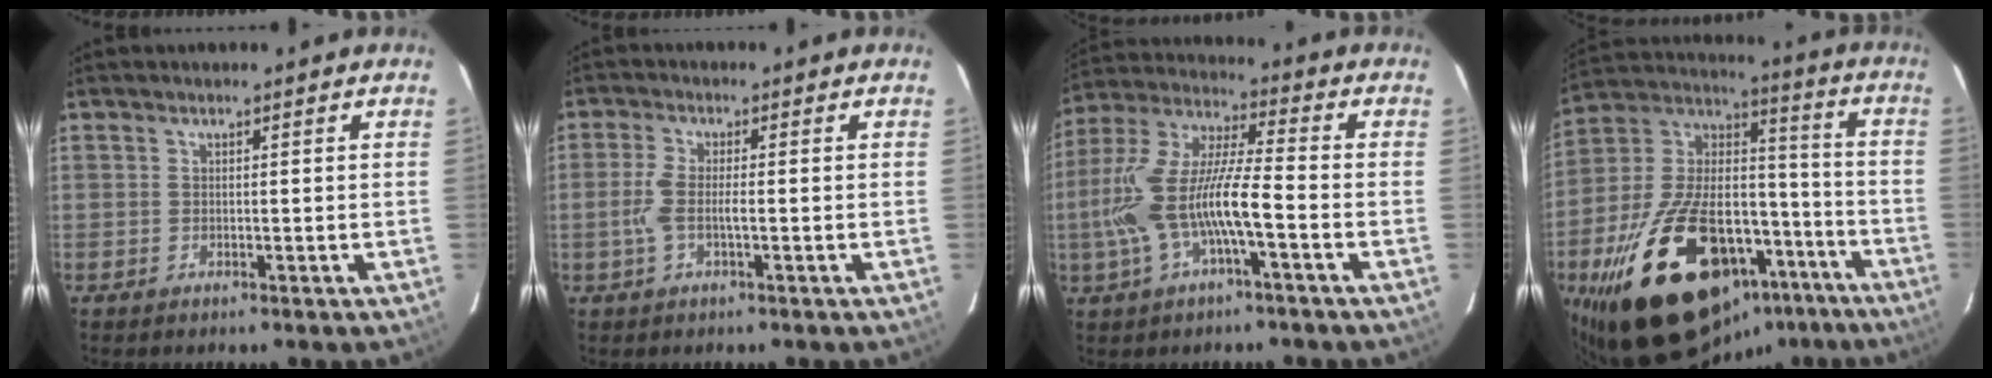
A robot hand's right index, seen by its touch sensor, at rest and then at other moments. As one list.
[{"total": 4.4, "force": [-1.0, 0.9, 4.2], "torque": [-0.092, 0.001, -0.019]}, {"total": 14.6, "force": [-4.2, 2.6, 13.7], "torque": [-0.280, -0.001, -0.077]}, {"total": 33.3, "force": [-18.7, 17.6, 21.1], "torque": [-0.394, 0.028, -0.270]}]